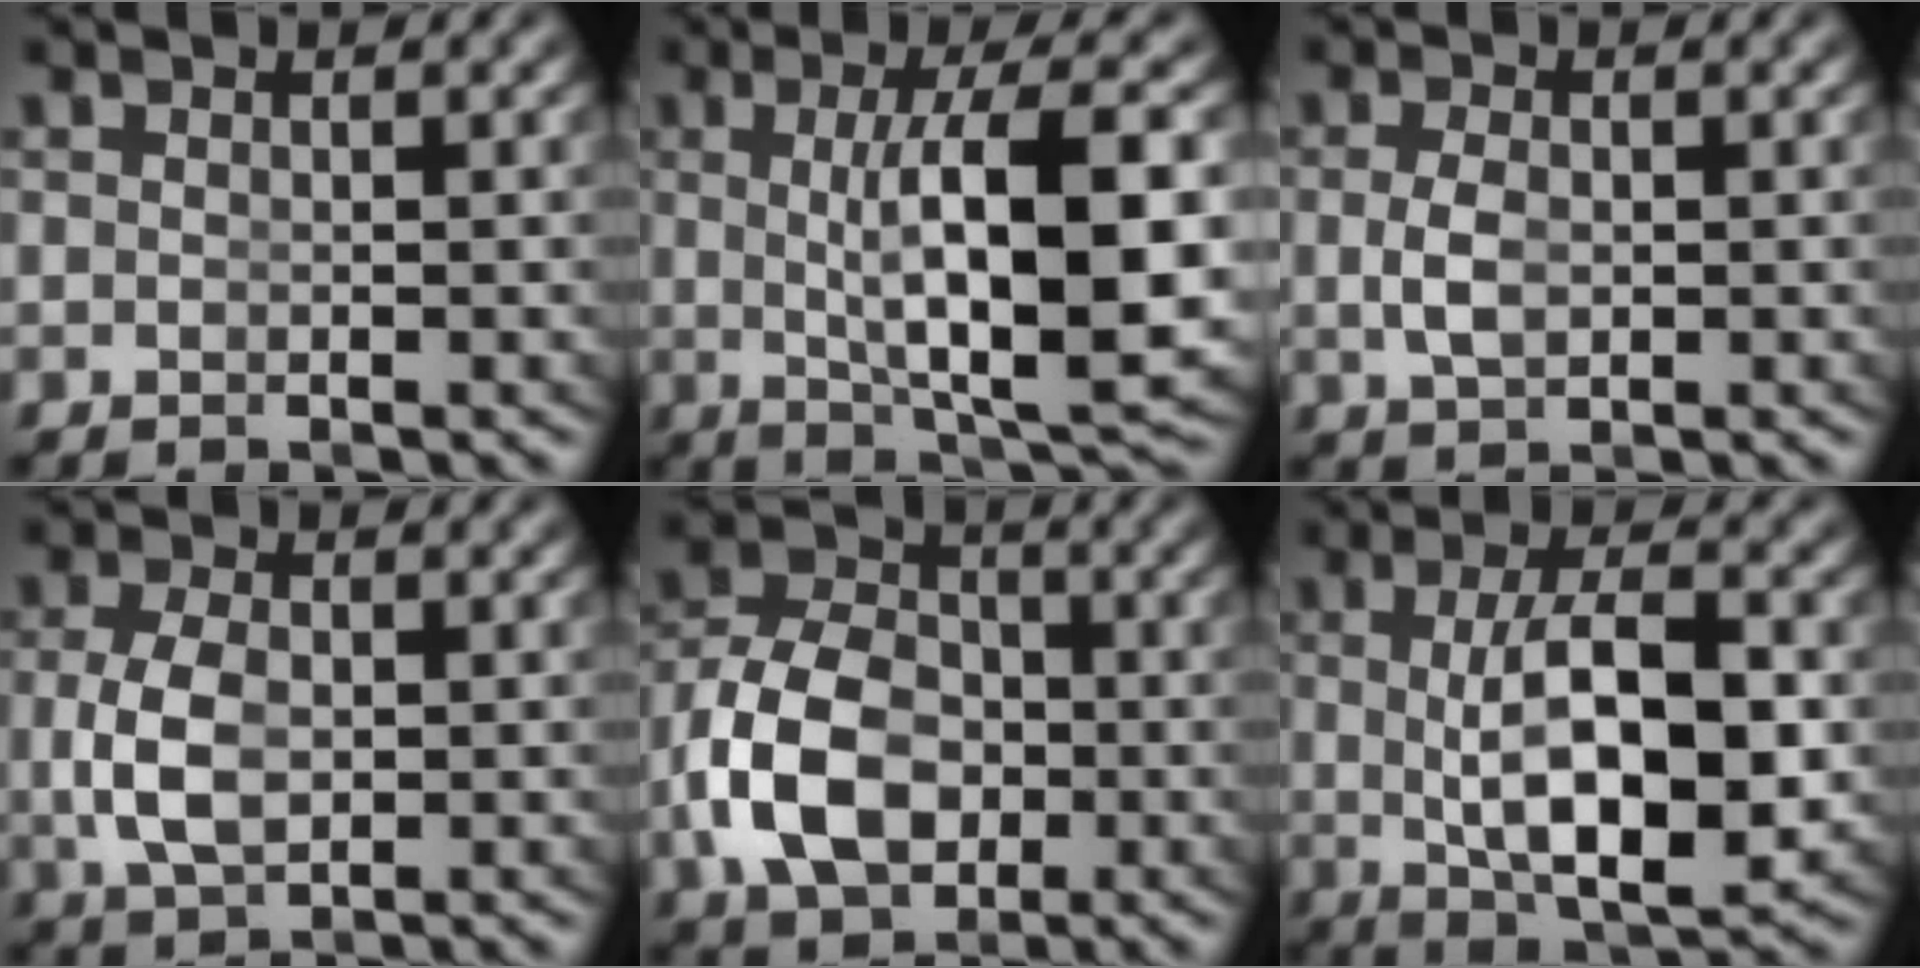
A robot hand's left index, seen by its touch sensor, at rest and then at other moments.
{"total": 9.8, "force": [-0.6, 2.3, 9.5], "torque": [-0.143, -0.011, 0.006]}
{"total": 1.9, "force": [-0.3, 0.9, 1.6], "torque": [-0.040, -0.013, 0.006]}
{"total": 4.1, "force": [-0.4, 2.5, 3.2], "torque": [-0.080, -0.012, 0.007]}
{"total": 8.2, "force": [-1.6, 6.1, 5.2], "torque": [-0.102, -0.028, -0.015]}
{"total": 9.1, "force": [-0.8, 3.7, 8.3], "torque": [-0.136, -0.015, -0.001]}